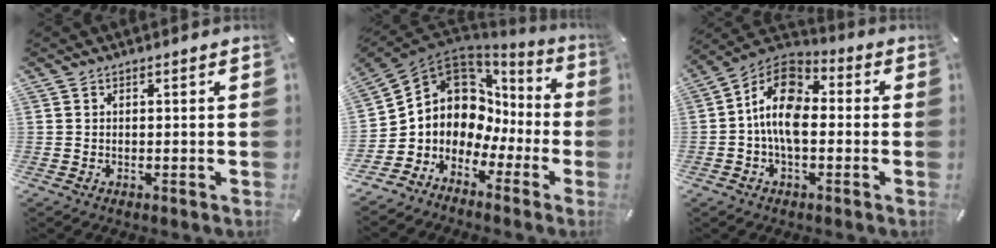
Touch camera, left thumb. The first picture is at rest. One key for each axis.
{"total": 8.8, "fx": 2.5, "fy": 8.0, "fz": 2.7, "tx": -0.070, "ty": -0.052, "tz": 0.050}
{"total": 11.7, "fx": -1.1, "fy": 7.1, "fz": 9.3, "tx": -0.188, "ty": -0.004, "tz": -0.024}